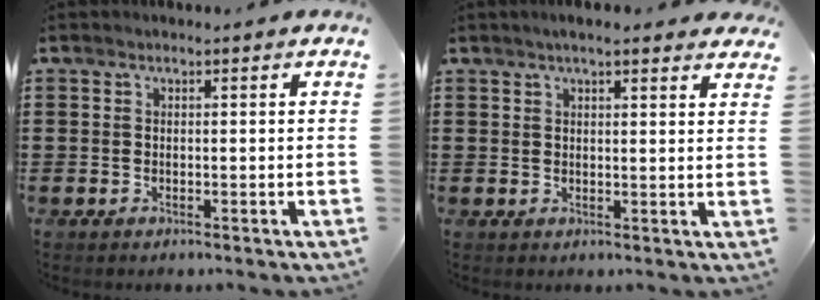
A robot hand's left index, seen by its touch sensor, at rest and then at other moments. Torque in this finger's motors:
{"motor_torque": [0.49, -0.21, 0.21, 0.07]}